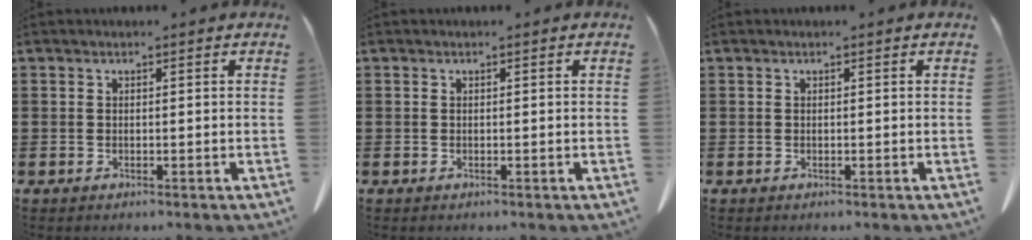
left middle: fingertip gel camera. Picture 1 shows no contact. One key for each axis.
{"total": 0.0}
{"total": 0.0}